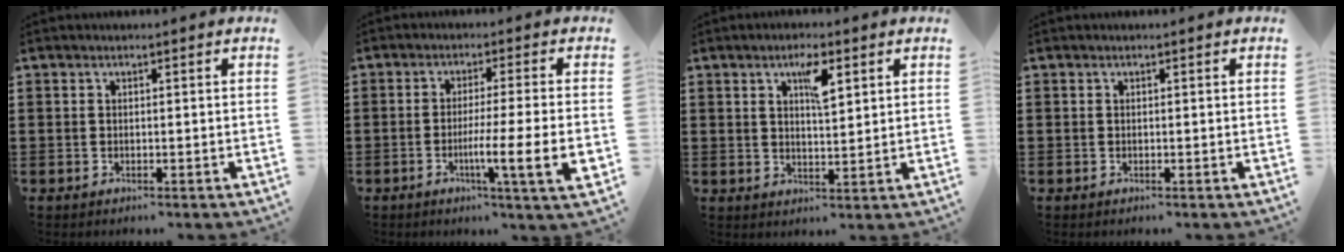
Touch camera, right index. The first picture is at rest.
{"total": 8.6, "force": [-2.3, 0.0, 8.3], "torque": [-0.144, -0.018, -0.040]}
{"total": 4.5, "force": [2.2, 1.3, 3.7], "torque": [-0.064, 0.002, 0.031]}
{"total": 0.0}